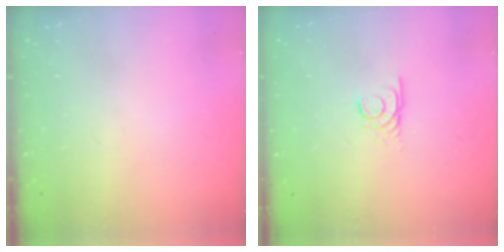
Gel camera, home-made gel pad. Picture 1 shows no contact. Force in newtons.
{"total": 2.2, "press": 2.2, "slide": 0.3}